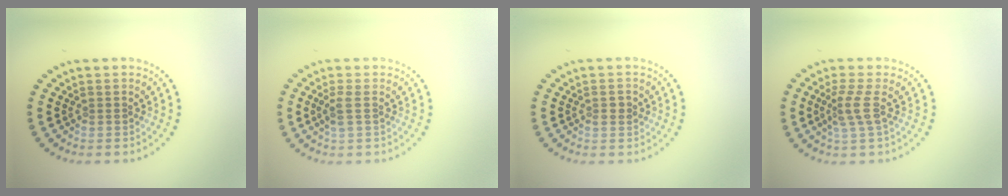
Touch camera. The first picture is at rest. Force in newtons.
{"total": 1.3, "press": 1.1, "slide": 0.7}
{"total": 1.1, "press": 1.1, "slide": 0.1}
{"total": 2.3, "press": 1.7, "slide": 1.6}